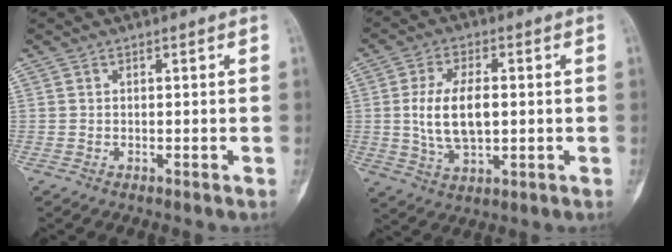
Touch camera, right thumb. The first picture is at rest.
{"total": 10.3, "force": [0.4, 5.3, 8.9], "torque": [-0.167, -0.002, 0.012]}